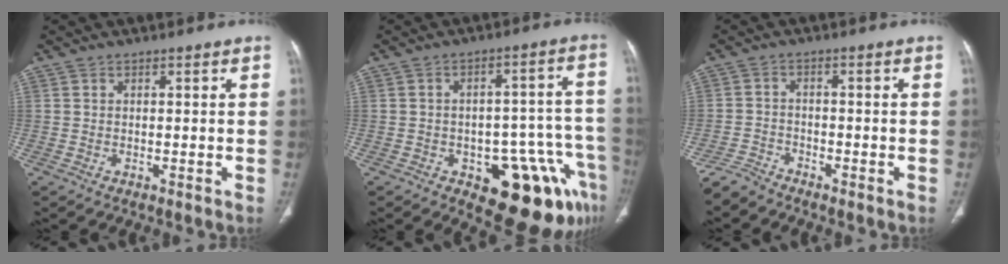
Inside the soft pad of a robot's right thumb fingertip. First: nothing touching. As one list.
[{"total": 17.3, "force": [-8.6, 7.8, 12.9], "torque": [-0.094, 0.064, -0.098]}, {"total": 3.3, "force": [-3.2, 0.8, 0.0], "torque": [-0.003, 0.000, -0.070]}]